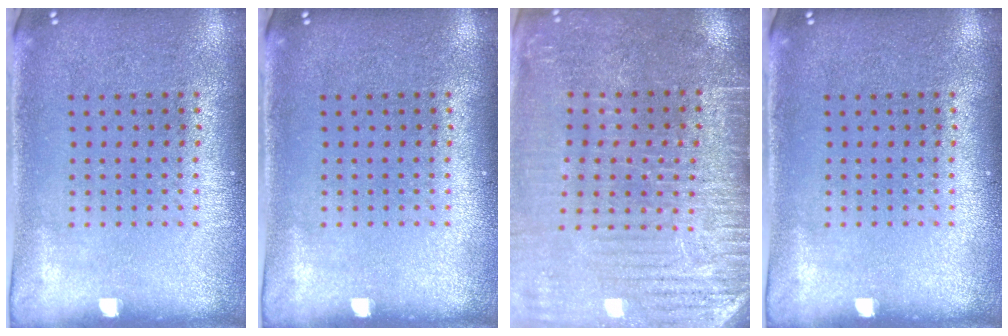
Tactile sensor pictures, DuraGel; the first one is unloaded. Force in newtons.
{"total": 0.0}
{"total": 3.3, "press": 3.3, "slide": 0.4}
{"total": 0.0}